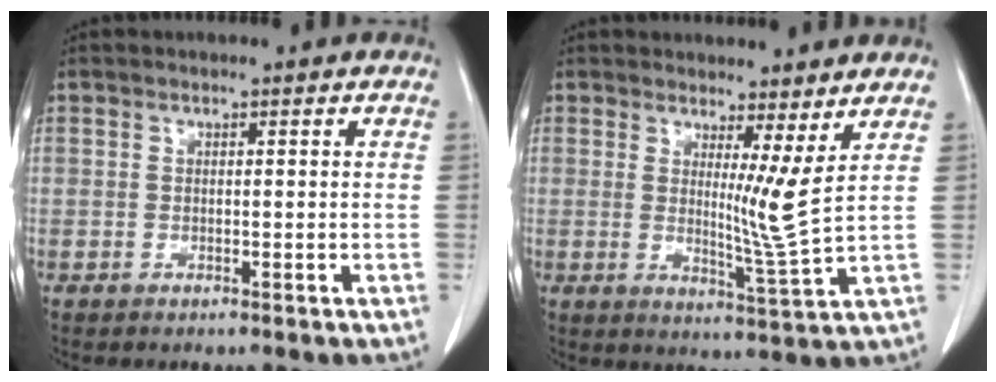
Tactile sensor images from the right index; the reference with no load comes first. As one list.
[{"total": 5.3, "force": [2.2, -0.9, 4.7], "torque": [-0.076, -0.024, 0.041]}]